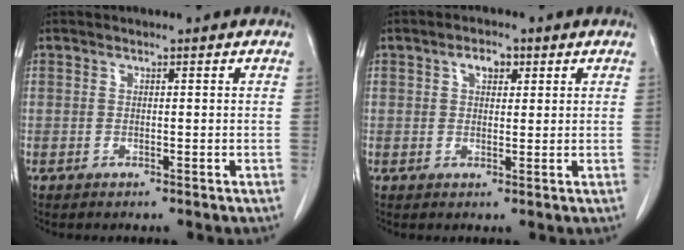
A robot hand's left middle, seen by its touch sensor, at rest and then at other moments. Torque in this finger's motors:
{"motor_torque": [0.48, -0.07, -0.02, 0.02]}